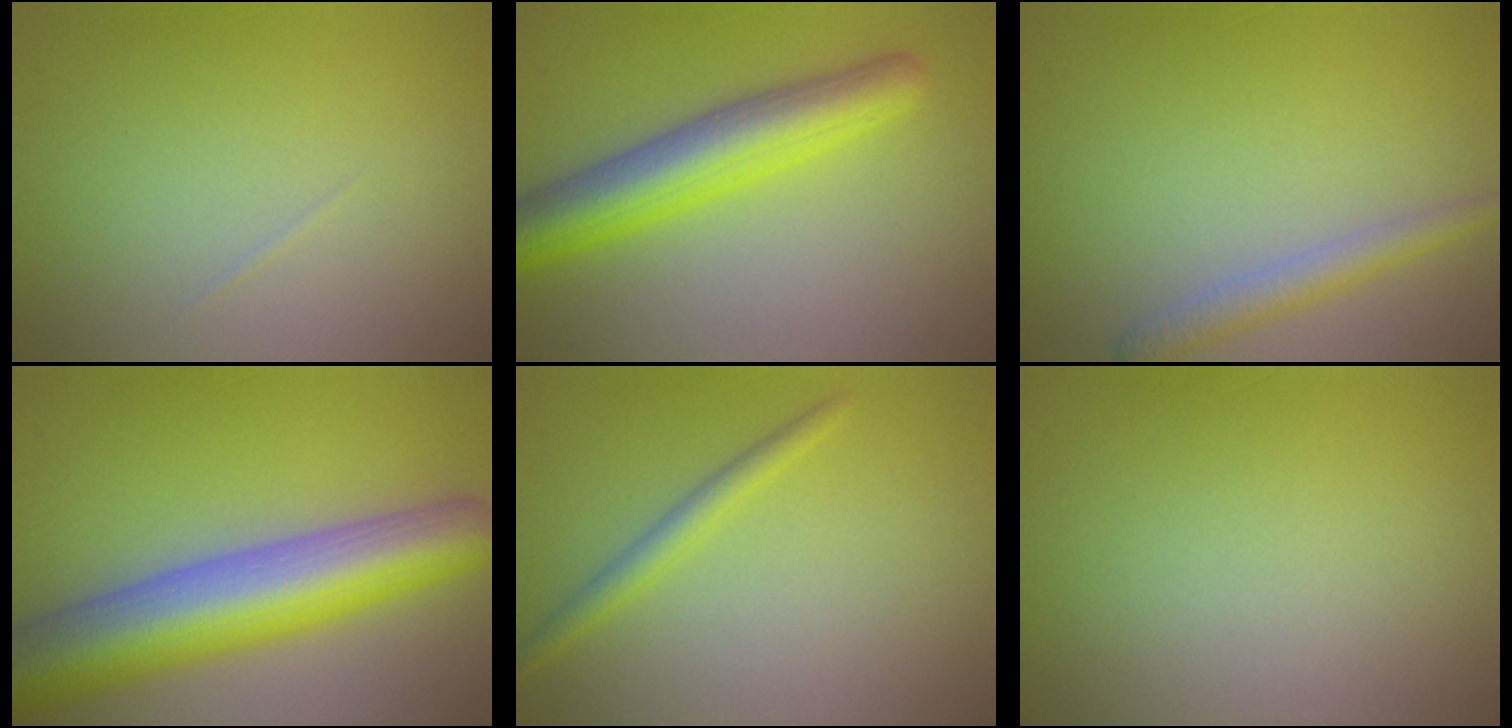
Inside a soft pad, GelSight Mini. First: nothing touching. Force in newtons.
{"total": 6.0, "press": 6.0, "slide": 0.1}
{"total": 2.2, "press": 2.2, "slide": 0.1}
{"total": 10.1, "press": 10.0, "slide": 0.4}
{"total": 1.7, "press": 1.7, "slide": 0.1}
{"total": 0.0}